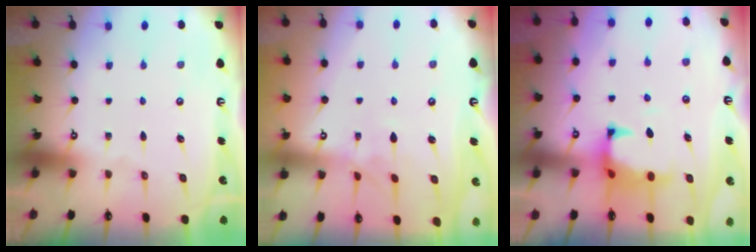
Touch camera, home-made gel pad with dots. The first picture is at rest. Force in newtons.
{"total": 4.0, "press": 3.9, "slide": 0.5}
{"total": 1.6, "press": 1.1, "slide": 1.1}